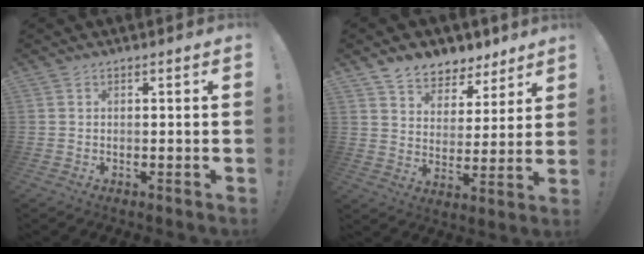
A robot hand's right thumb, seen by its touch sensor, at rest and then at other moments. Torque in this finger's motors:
{"motor_torque": [0.09, 0.40, 0.14, 0.09, 0.00]}